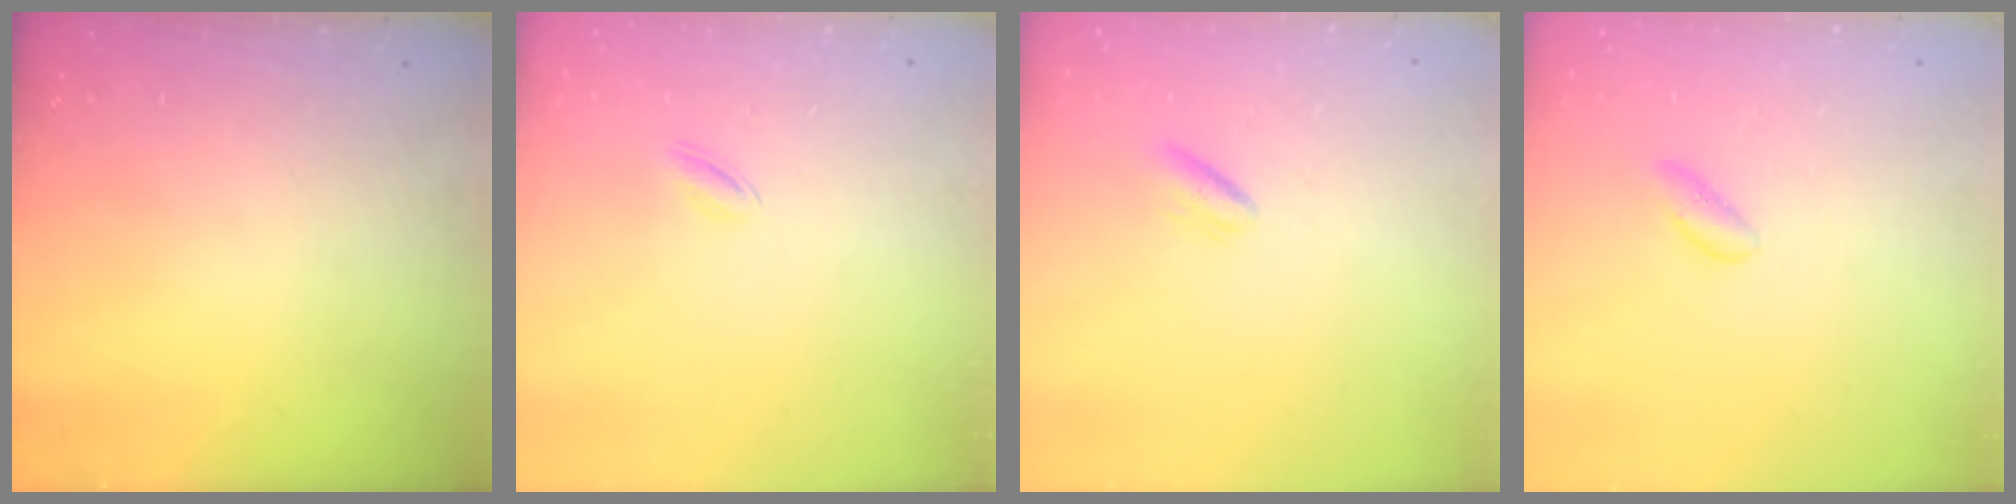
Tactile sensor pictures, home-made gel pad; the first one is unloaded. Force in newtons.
{"total": 2.3, "press": 2.2, "slide": 0.7}
{"total": 2.9, "press": 2.7, "slide": 1.1}
{"total": 1.3, "press": 1.2, "slide": 0.5}